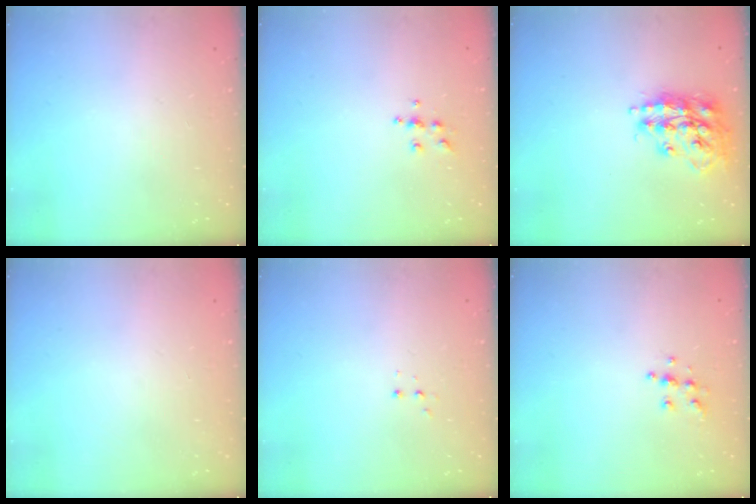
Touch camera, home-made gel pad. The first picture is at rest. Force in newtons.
{"total": 5.6, "press": 5.6, "slide": 0.4}
{"total": 17.1, "press": 17.0, "slide": 1.5}
{"total": 0.0}
{"total": 2.8, "press": 2.8, "slide": 0.5}
{"total": 5.9, "press": 5.9, "slide": 0.2}